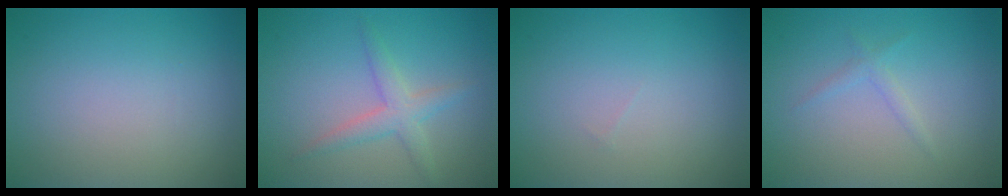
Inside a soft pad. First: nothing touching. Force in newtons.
{"total": 2.5, "press": 2.5, "slide": 0.1}
{"total": 0.0}
{"total": 1.0, "press": 1.0, "slide": 0.0}